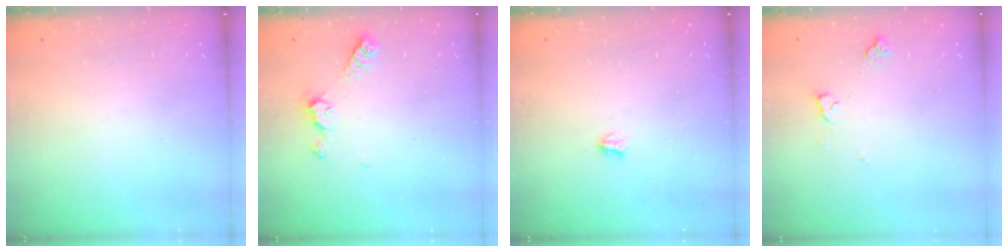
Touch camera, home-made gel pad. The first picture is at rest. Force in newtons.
{"total": 5.5, "press": 5.4, "slide": 0.6}
{"total": 1.7, "press": 1.7, "slide": 0.3}
{"total": 5.7, "press": 5.6, "slide": 0.9}